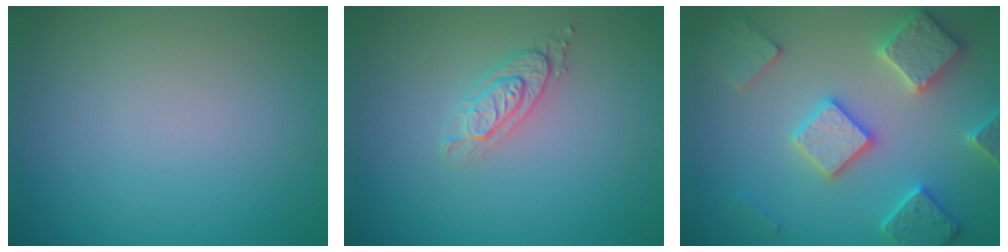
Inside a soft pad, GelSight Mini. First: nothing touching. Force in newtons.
{"total": 2.0, "press": 2.0, "slide": 0.5}
{"total": 5.8, "press": 5.6, "slide": 1.2}